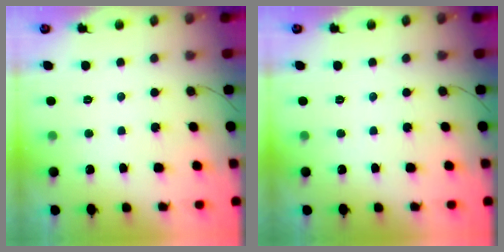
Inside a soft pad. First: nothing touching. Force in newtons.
{"total": 0.0}